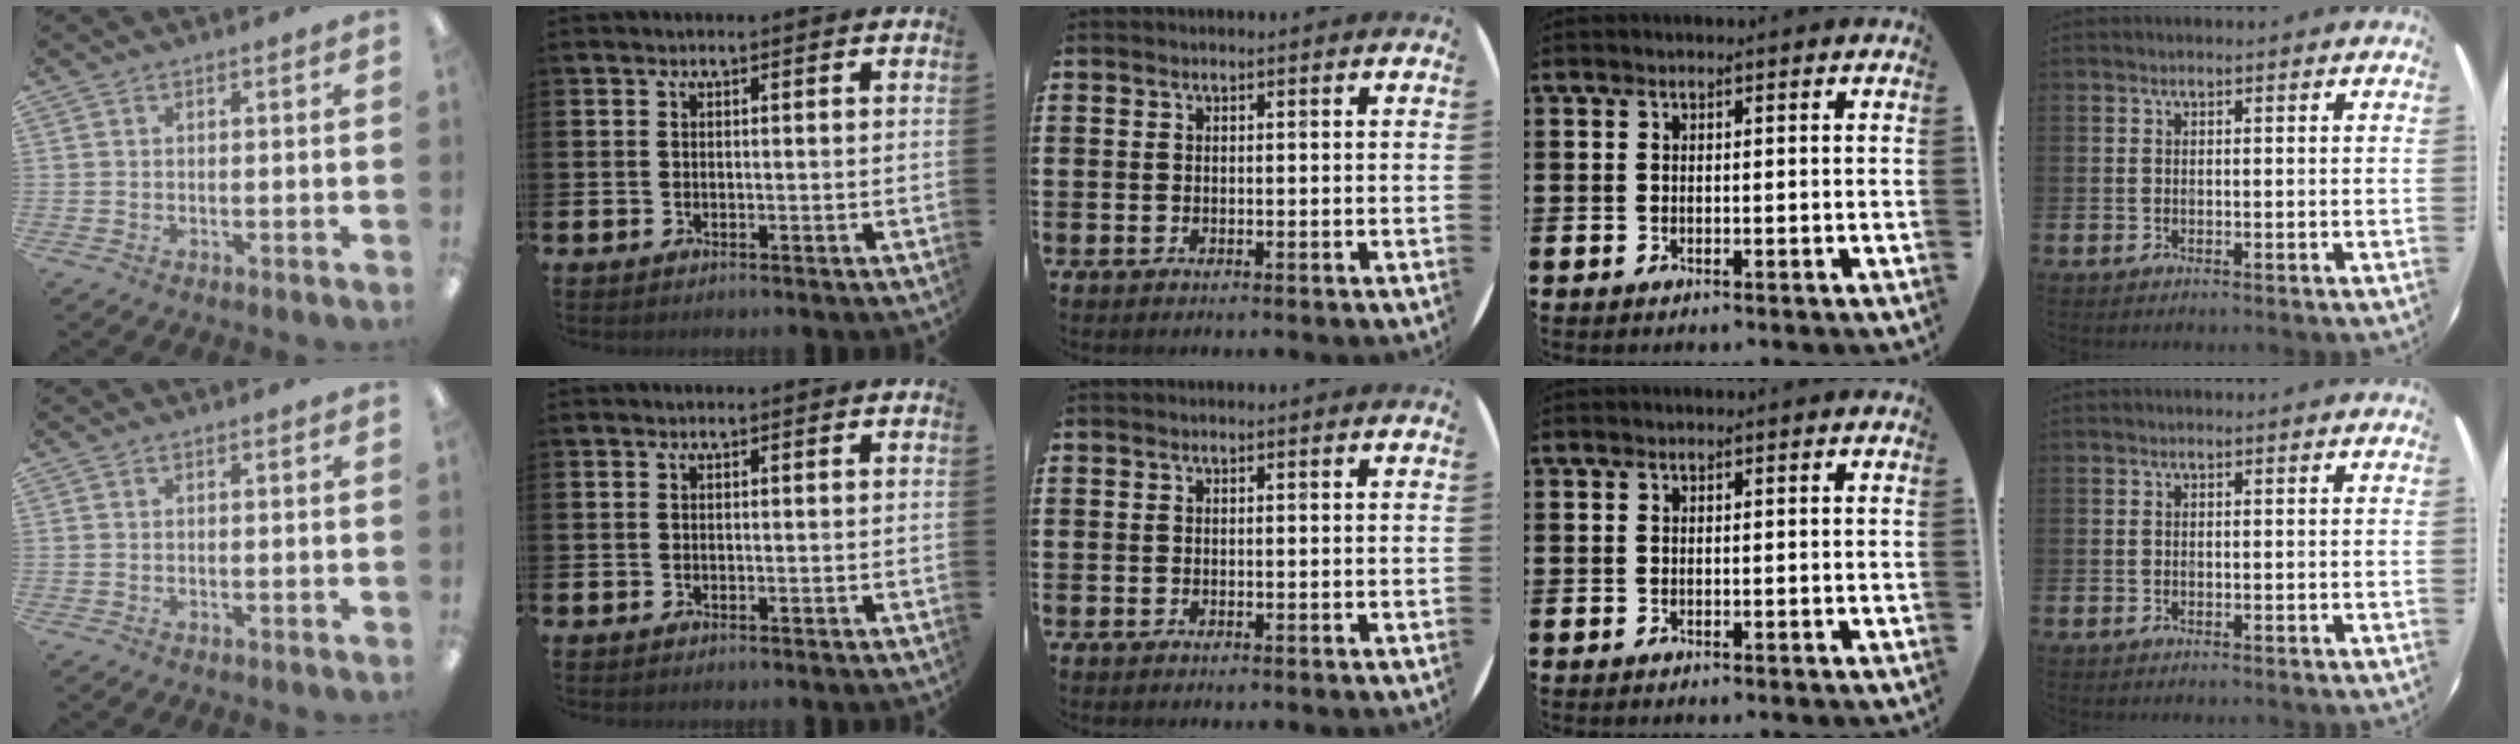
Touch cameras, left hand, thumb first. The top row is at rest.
{}